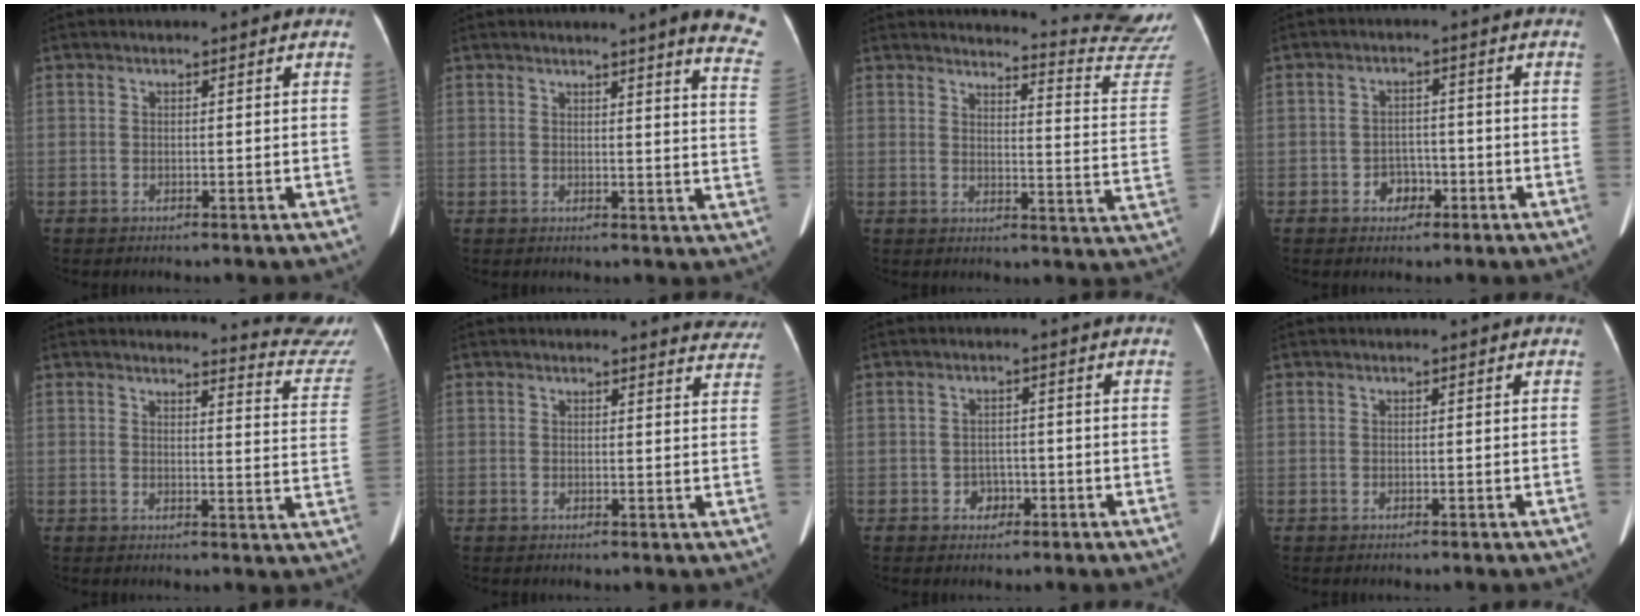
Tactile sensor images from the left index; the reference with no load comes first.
{"total": 10.7, "force": [8.7, -0.2, 6.3], "torque": [-0.055, -0.049, 0.069]}
{"total": 16.8, "force": [16.6, -1.7, 1.7], "torque": [-0.014, -0.149, 0.165]}
{"total": 3.3, "force": [-1.5, 2.5, 1.5], "torque": [-0.021, 0.009, -0.020]}
{"total": 10.8, "force": [10.7, -1.2, -0.4], "torque": [0.002, -0.110, 0.099]}
{"total": 5.7, "force": [5.6, 0.8, 0.4], "torque": [0.011, -0.028, 0.032]}
{"total": 2.3, "force": [-1.0, 1.9, 0.9], "torque": [-0.010, 0.006, -0.012]}
{"total": 0.0}